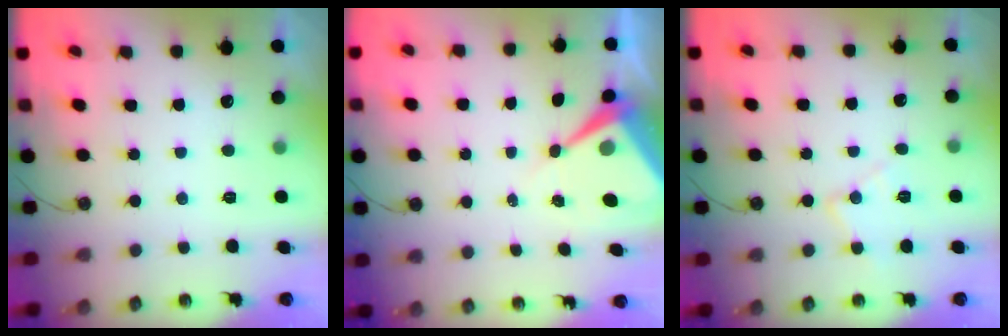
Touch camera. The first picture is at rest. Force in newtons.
{"total": 8.0, "press": 8.0, "slide": 0.6}
{"total": 8.8, "press": 8.8, "slide": 0.7}